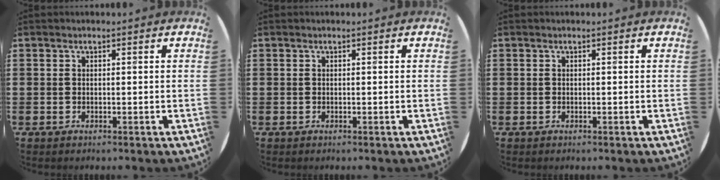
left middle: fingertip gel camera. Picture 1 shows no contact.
{"total": 0.0}
{"total": 0.0}